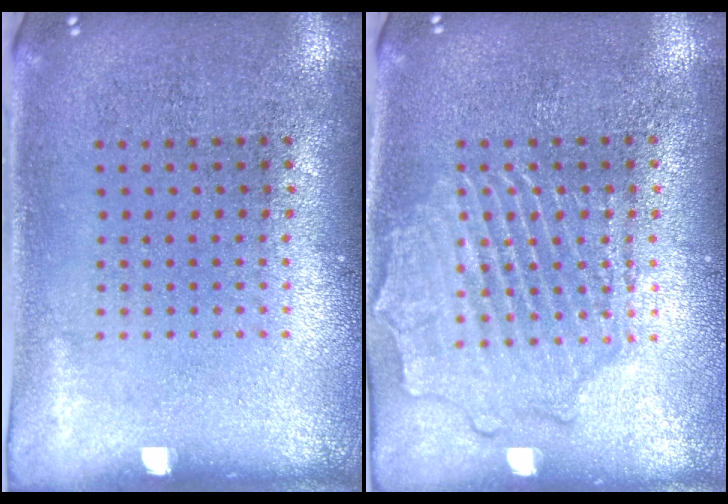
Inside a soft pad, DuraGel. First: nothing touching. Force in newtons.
{"total": 2.6, "press": 2.6, "slide": 0.2}